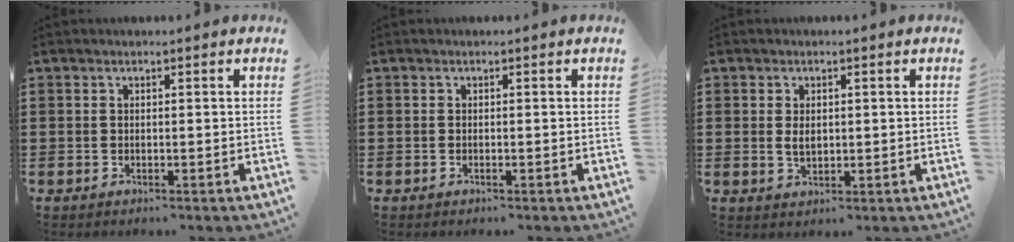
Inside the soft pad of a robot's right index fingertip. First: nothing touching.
{"total": 0.0}
{"total": 2.3, "force": [0.3, 1.4, 1.7], "torque": [-0.037, 0.007, 0.005]}